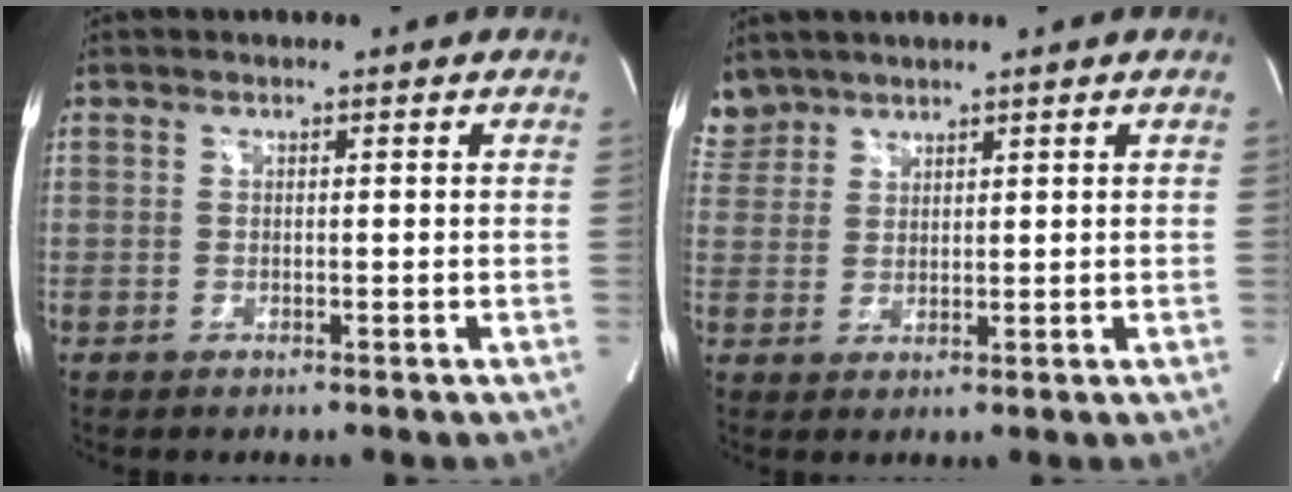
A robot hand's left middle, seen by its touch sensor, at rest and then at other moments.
{"total": 4.6, "force": [4.1, 2.1, -0.2], "torque": [0.002, 0.013, 0.090]}